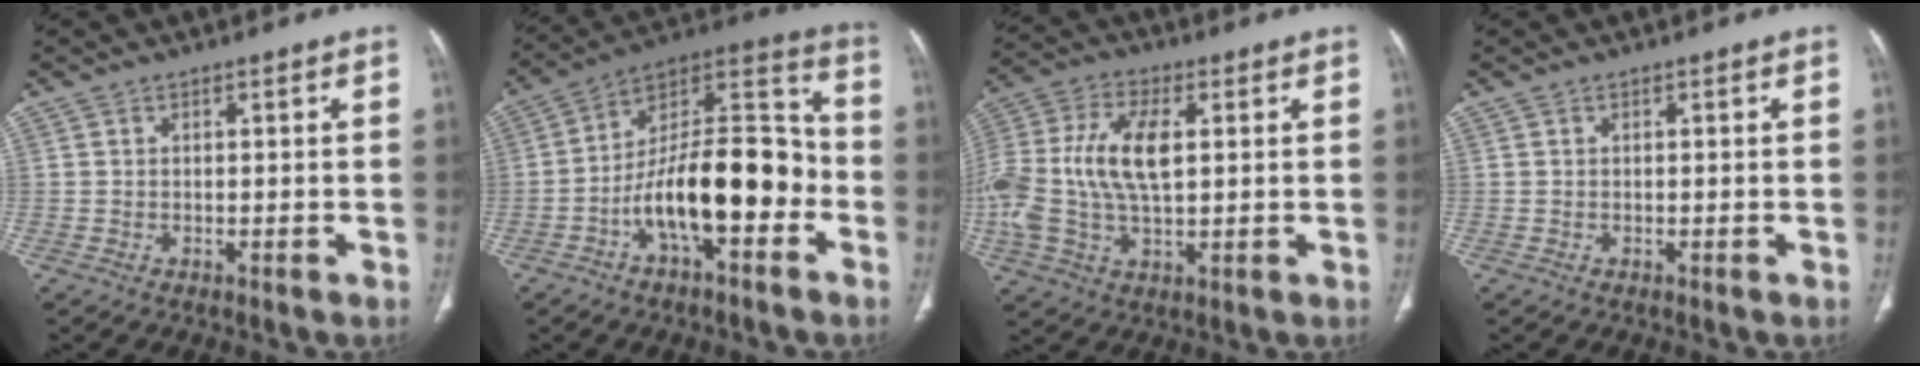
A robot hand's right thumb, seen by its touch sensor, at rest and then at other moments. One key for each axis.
{"total": 20.6, "fx": -6.0, "fy": 9.0, "fz": 17.5, "tx": -0.262, "ty": 0.069, "tz": -0.100}
{"total": 16.6, "fx": 1.6, "fy": 8.6, "fz": 14.1, "tx": -0.321, "ty": 0.012, "tz": 0.027}
{"total": 0.0}